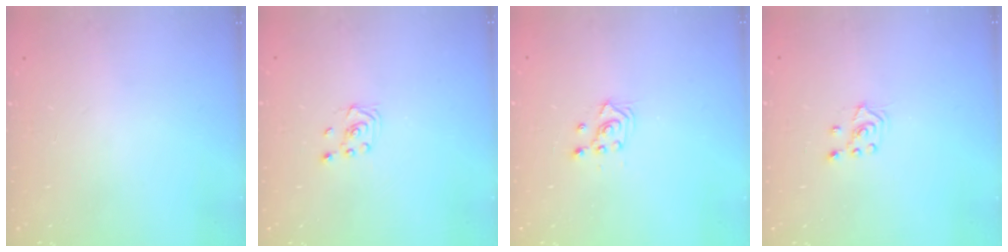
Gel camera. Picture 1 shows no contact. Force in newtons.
{"total": 1.9, "press": 1.7, "slide": 0.8}
{"total": 2.4, "press": 2.2, "slide": 0.8}
{"total": 3.0, "press": 2.9, "slide": 0.7}